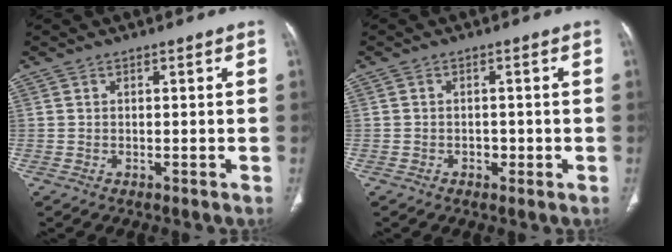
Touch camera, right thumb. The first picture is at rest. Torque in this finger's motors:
{"motor_torque": [-0.05, 0.09, 0.11, 0.37, 0.02]}